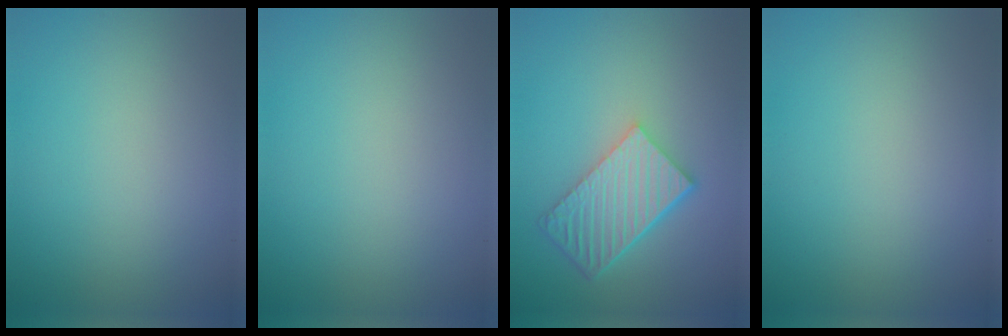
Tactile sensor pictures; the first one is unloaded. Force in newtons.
{"total": 0.0}
{"total": 6.3, "press": 4.5, "slide": 4.4}
{"total": 0.0}